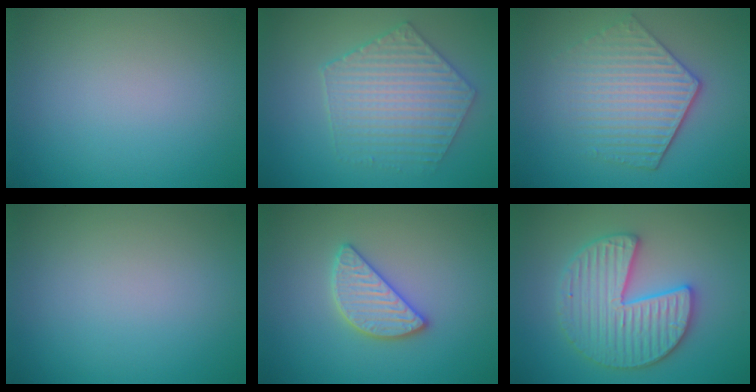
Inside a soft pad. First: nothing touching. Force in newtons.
{"total": 5.0, "press": 4.3, "slide": 2.6}
{"total": 5.3, "press": 4.1, "slide": 3.3}
{"total": 0.0}
{"total": 3.0, "press": 3.0, "slide": 0.2}
{"total": 6.0, "press": 6.0, "slide": 0.9}